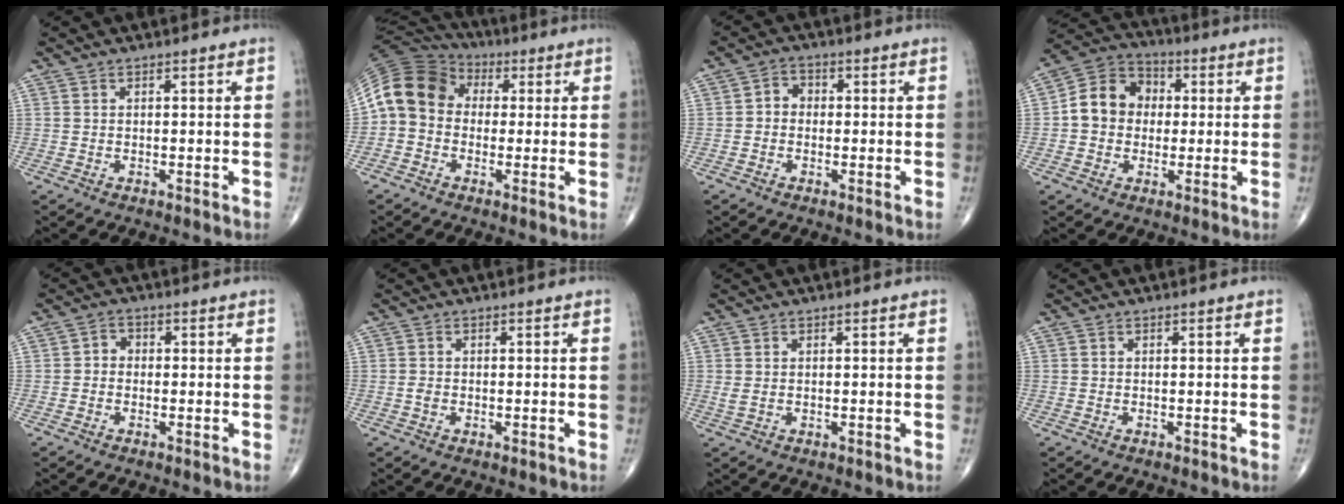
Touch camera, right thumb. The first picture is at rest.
{"total": 11.9, "force": [0.6, 9.8, 6.7], "torque": [-0.117, 0.038, -0.006]}
{"total": 3.0, "force": [-0.4, 2.6, 1.5], "torque": [-0.004, 0.015, -0.017]}
{"total": 10.6, "force": [0.4, 9.1, 5.5], "torque": [-0.071, 0.030, -0.006]}
{"total": 2.2, "force": [-0.3, 2.0, 1.0], "torque": [0.003, 0.010, -0.014]}
{"total": 0.9, "force": [-0.2, 0.7, 0.6], "torque": [-0.017, -0.001, -0.005]}
{"total": 1.2, "force": [0.2, 0.5, 1.1], "torque": [-0.033, 0.005, 0.010]}
{"total": 0.0}